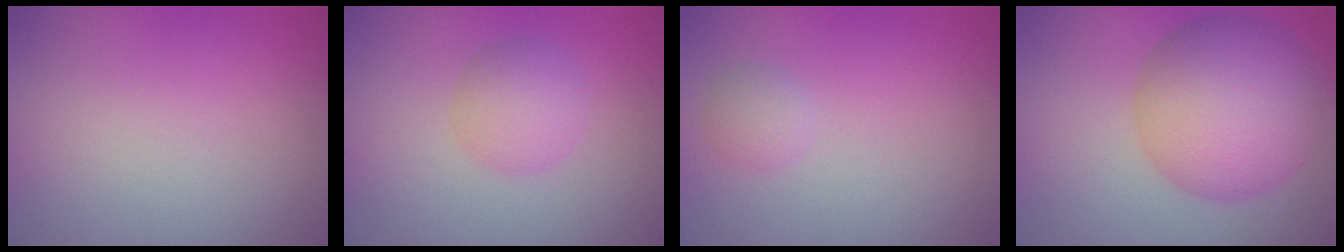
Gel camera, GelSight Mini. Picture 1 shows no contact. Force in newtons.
{"total": 2.8, "press": 2.8, "slide": 0.1}
{"total": 1.3, "press": 1.3, "slide": 0.1}
{"total": 9.5, "press": 9.5, "slide": 0.1}